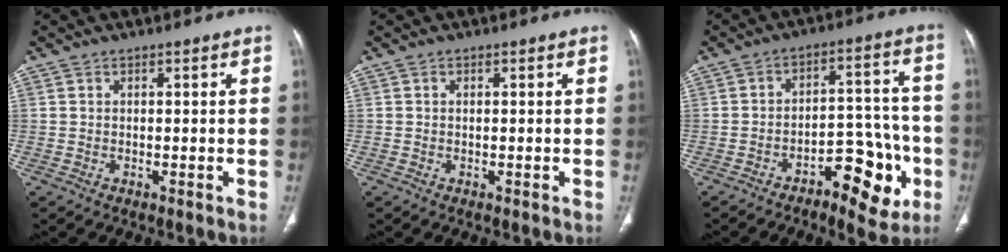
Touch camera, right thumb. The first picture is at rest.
{"total": 0.0}
{"total": 12.8, "force": [-5.9, 6.0, 9.7], "torque": [-0.094, 0.047, -0.080]}